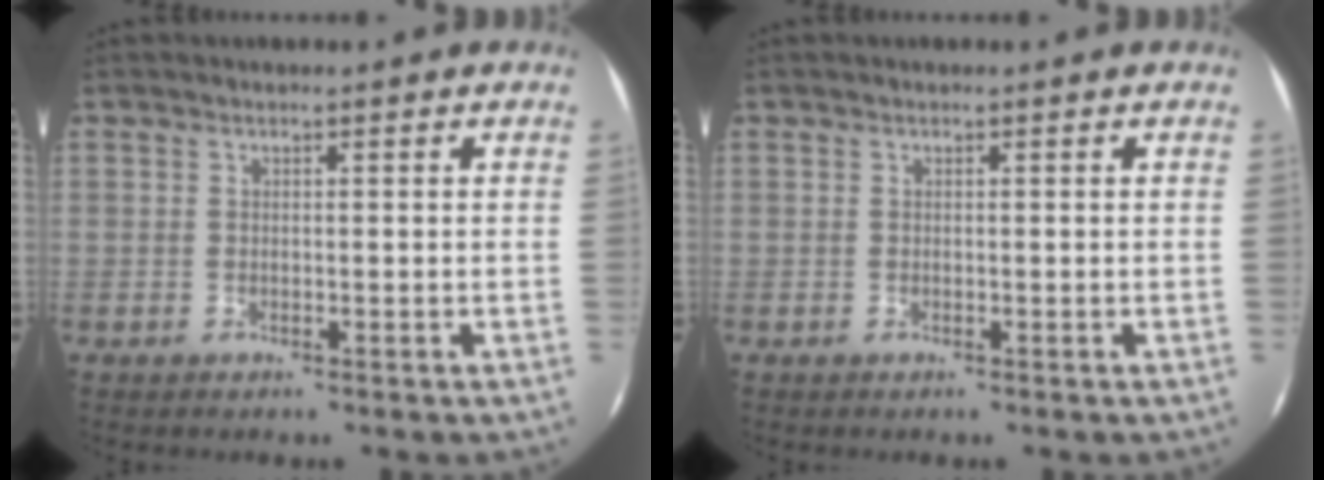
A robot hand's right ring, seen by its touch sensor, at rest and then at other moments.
{"total": 0.0}